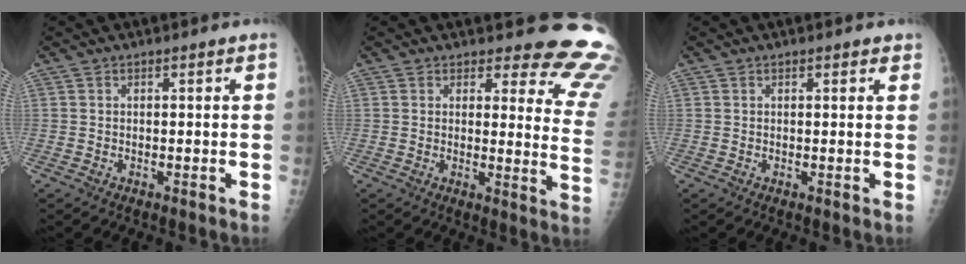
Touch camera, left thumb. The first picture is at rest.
{"total": 14.9, "force": [13.9, 4.2, 3.4], "torque": [0.020, -0.142, 0.118]}
{"total": 1.6, "force": [1.1, 0.7, 0.9], "torque": [-0.006, -0.003, 0.011]}